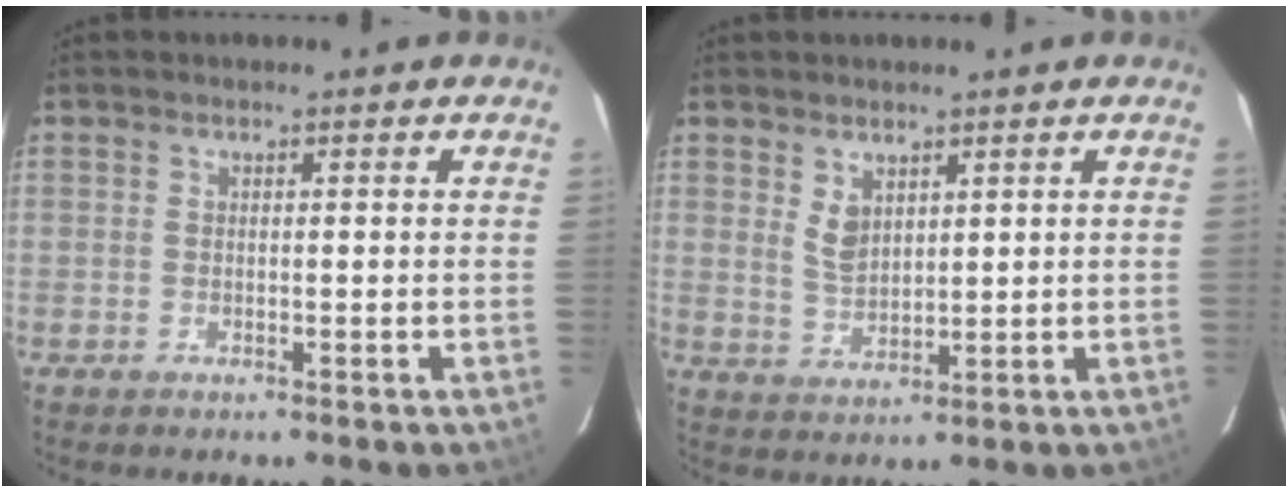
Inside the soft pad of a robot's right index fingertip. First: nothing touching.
{"total": 4.0, "force": [2.5, 2.2, 2.3], "torque": [-0.038, -0.003, 0.052]}